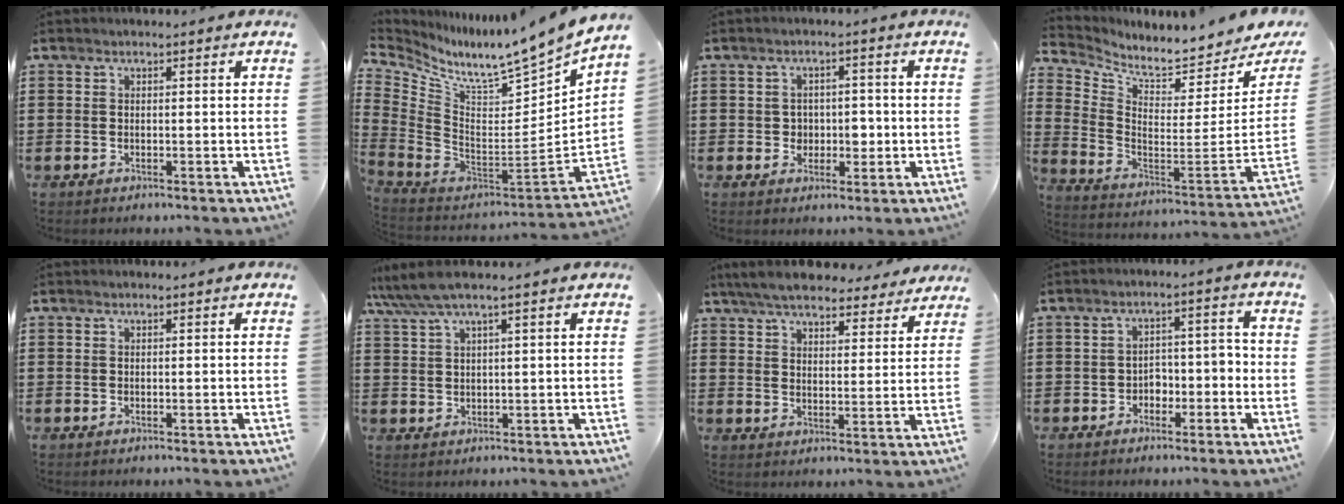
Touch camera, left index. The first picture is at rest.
{"total": 7.9, "force": [6.8, -0.5, 4.1], "torque": [-0.089, -0.078, 0.097]}
{"total": 3.2, "force": [-0.2, 2.8, 1.5], "torque": [-0.034, 0.003, -0.011]}
{"total": 4.9, "force": [4.7, 0.0, 1.4], "torque": [-0.052, -0.066, 0.074]}
{"total": 0.0}
{"total": 3.5, "force": [2.4, -0.1, 2.5], "torque": [-0.064, -0.004, 0.039]}
{"total": 6.6, "force": [6.2, 1.2, 2.1], "torque": [-0.065, -0.019, 0.112]}
{"total": 3.2, "force": [-2.1, 1.9, 1.4], "torque": [-0.034, 0.008, -0.047]}